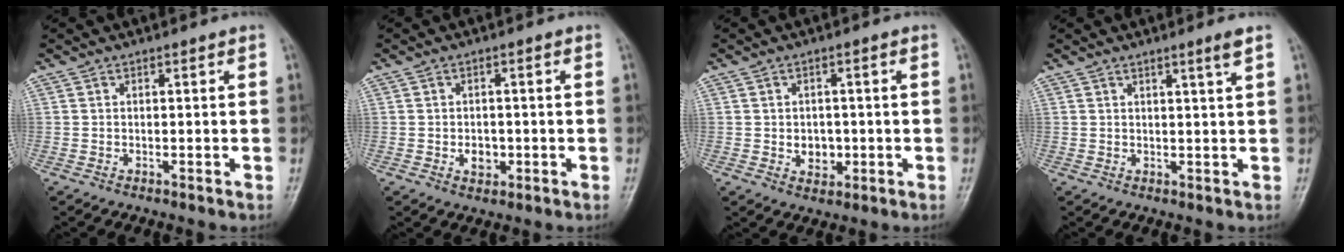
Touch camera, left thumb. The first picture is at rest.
{"total": 3.1, "force": [-0.7, 2.4, 1.8], "torque": [-0.016, 0.003, -0.008]}
{"total": 4.0, "force": [-0.5, 3.3, 2.3], "torque": [-0.016, 0.002, -0.002]}
{"total": 2.3, "force": [1.4, -0.5, 1.7], "torque": [-0.028, -0.014, 0.025]}